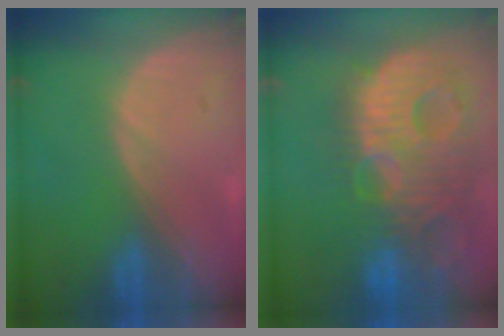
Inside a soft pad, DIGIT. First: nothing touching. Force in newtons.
{"total": 14.1, "press": 12.2, "slide": 7.0}